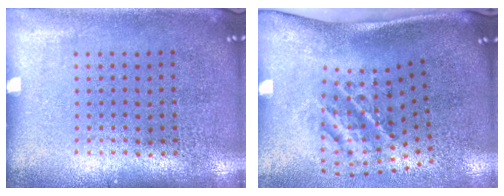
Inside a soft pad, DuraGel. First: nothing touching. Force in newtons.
{"total": 2.1, "press": 1.3, "slide": 1.7}